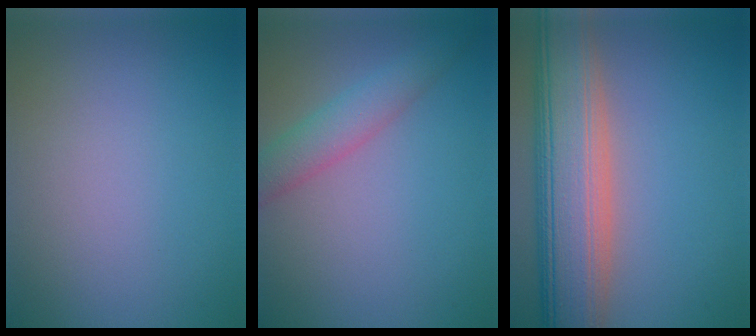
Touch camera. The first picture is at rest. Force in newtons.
{"total": 3.1, "press": 3.1, "slide": 0.1}
{"total": 10.3, "press": 10.2, "slide": 1.2}